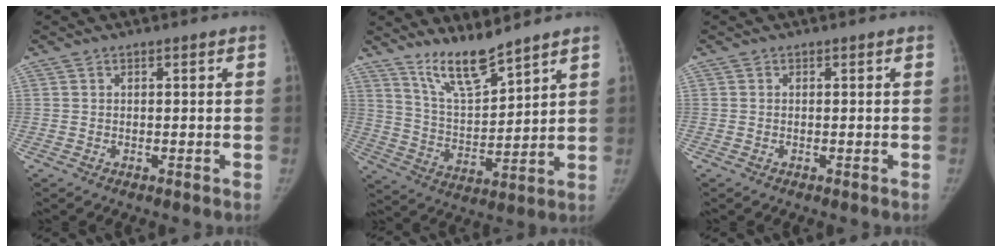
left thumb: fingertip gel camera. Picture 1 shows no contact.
{"total": 10.3, "force": [8.6, 1.8, 5.5], "torque": [-0.090, -0.068, 0.171]}
{"total": 0.0}